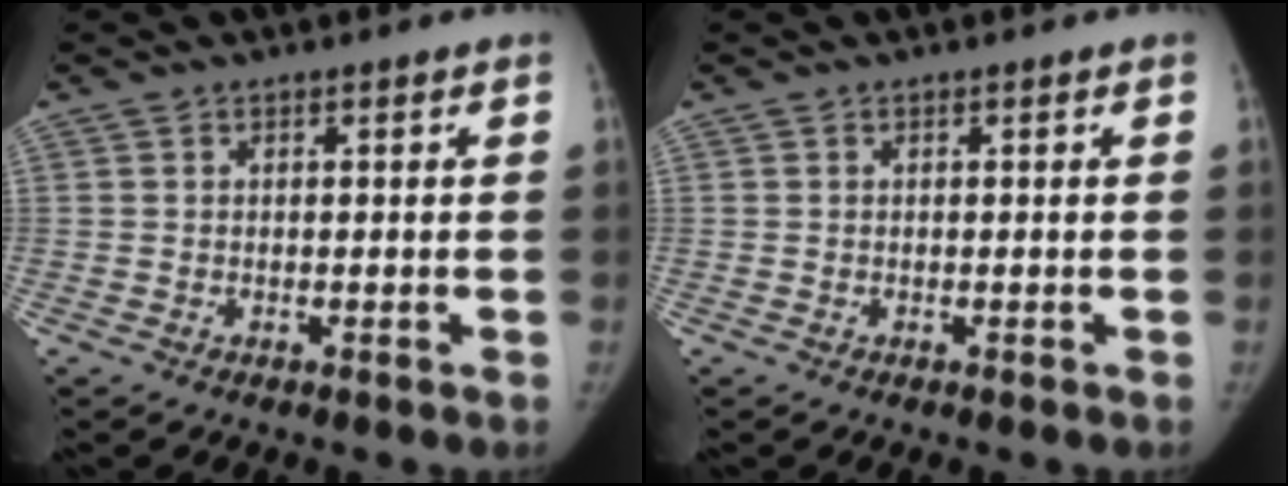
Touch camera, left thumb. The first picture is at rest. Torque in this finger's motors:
{"motor_torque": [0.08, -0.01, 0.19, -0.19, 0.03]}